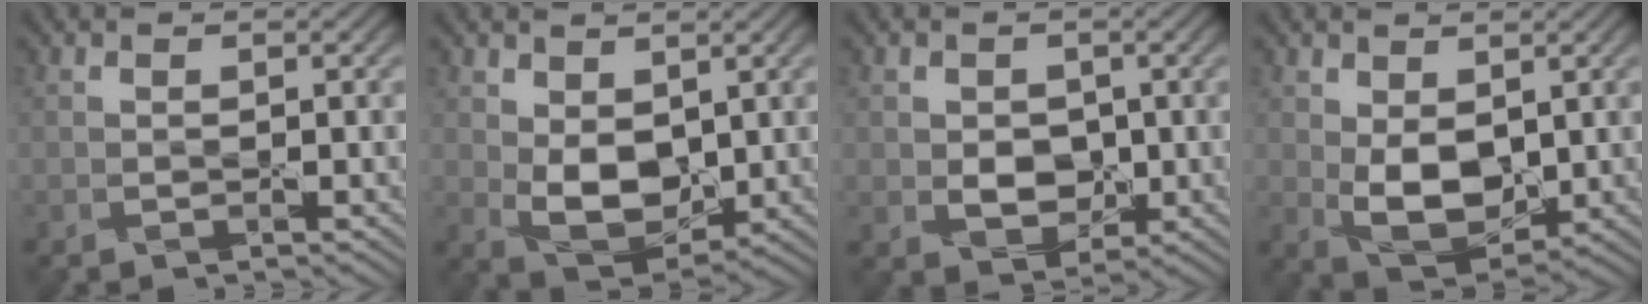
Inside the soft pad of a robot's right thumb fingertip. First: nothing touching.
{"total": 6.4, "force": [1.2, 4.1, 4.8], "torque": [-0.104, -0.013, 0.026]}
{"total": 3.9, "force": [0.0, 3.2, 2.3], "torque": [-0.052, -0.010, 0.004]}
{"total": 6.5, "force": [0.6, 4.0, 5.1], "torque": [-0.112, -0.011, 0.018]}